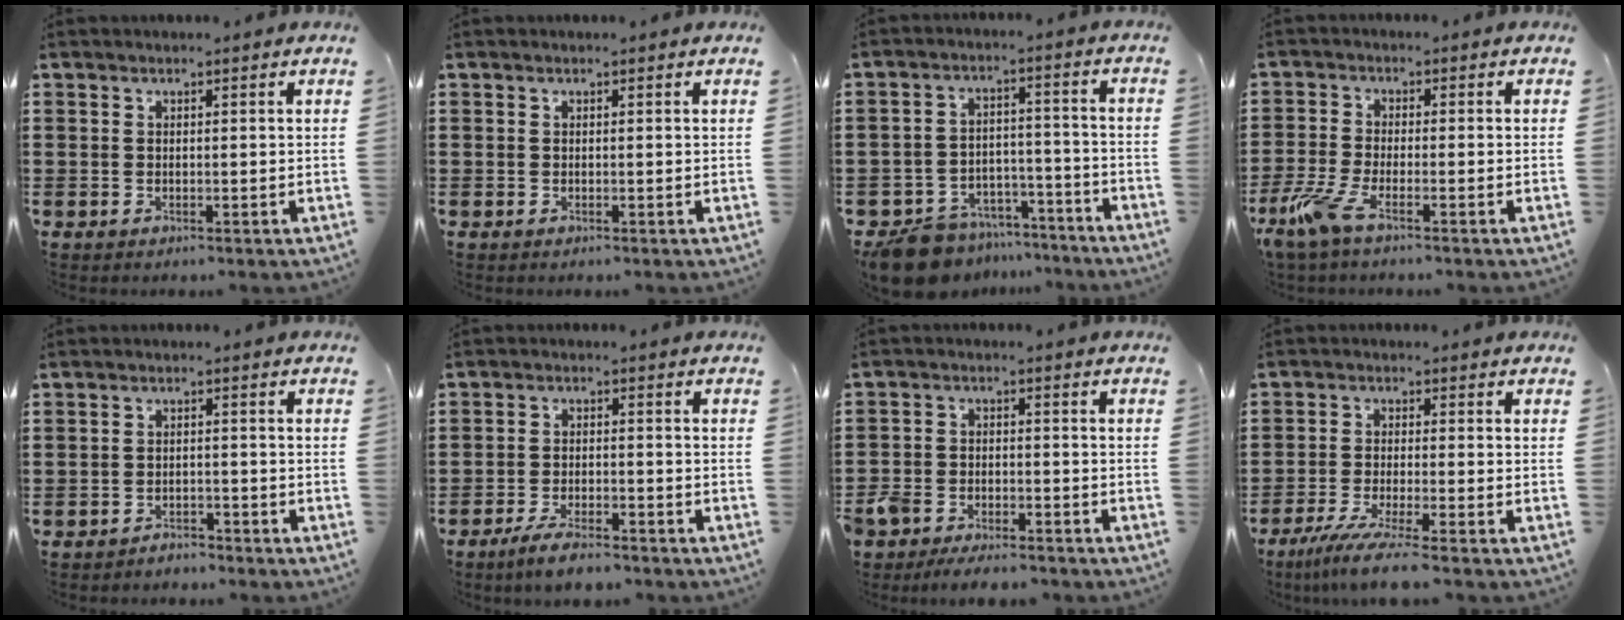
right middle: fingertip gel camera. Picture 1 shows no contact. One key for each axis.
{"total": 0.0}
{"total": 8.5, "fx": -8.1, "fy": 2.2, "fz": 1.4, "tx": -0.037, "ty": 0.025, "tz": -0.159}
{"total": 4.9, "fx": -2.8, "fy": 0.9, "fz": 3.9, "tx": -0.114, "ty": -0.023, "tz": -0.062}
{"total": 2.2, "fx": -2.2, "fy": 0.1, "fz": -0.1, "tx": -0.007, "ty": -0.001, "tz": -0.046}
{"total": 4.2, "fx": -3.7, "fy": 0.5, "fz": 1.9, "tx": -0.038, "ty": 0.000, "tz": -0.072}
{"total": 4.4, "fx": -4.2, "fy": 1.4, "fz": 0.7, "tx": -0.035, "ty": 0.000, "tz": -0.092}
{"total": 5.4, "fx": -4.3, "fy": -0.5, "fz": 3.2, "tx": -0.080, "ty": -0.026, "tz": -0.084}